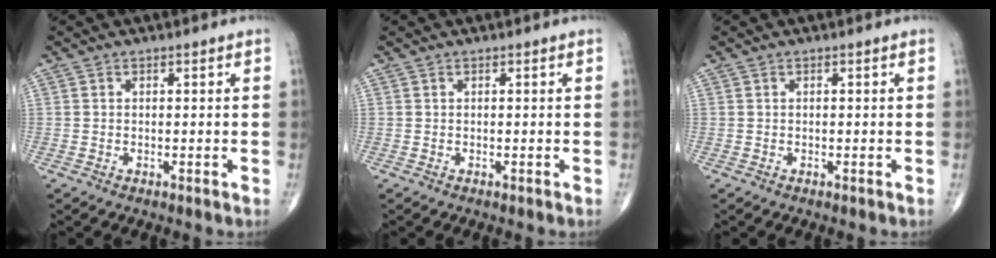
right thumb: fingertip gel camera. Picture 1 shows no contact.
{"total": 0.0}
{"total": 0.0}